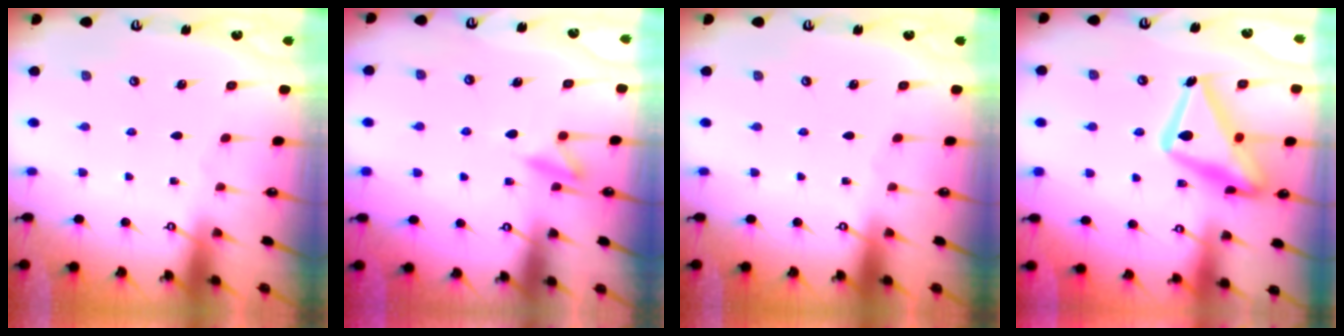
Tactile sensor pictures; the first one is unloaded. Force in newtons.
{"total": 10.0, "press": 9.9, "slide": 1.5}
{"total": 0.0}
{"total": 21.7, "press": 21.7, "slide": 1.6}